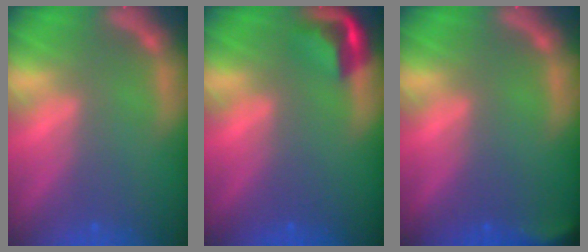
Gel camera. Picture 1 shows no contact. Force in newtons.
{"total": 3.5}
{"total": 2.9}